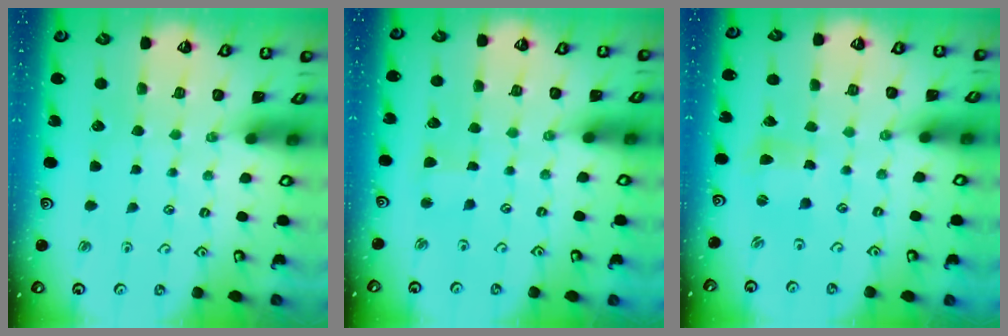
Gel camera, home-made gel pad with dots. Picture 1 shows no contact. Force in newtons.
{"total": 2.3, "press": 2.3, "slide": 0.2}
{"total": 2.2, "press": 2.2, "slide": 0.3}